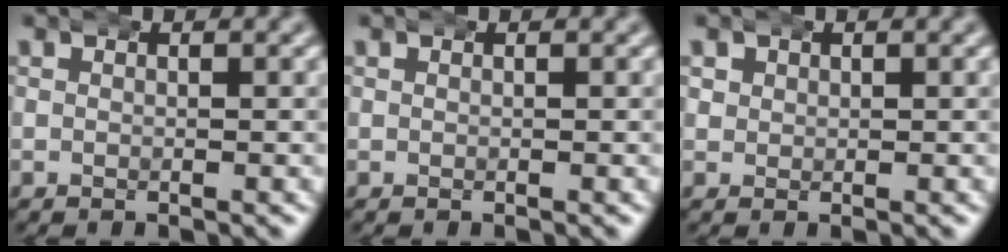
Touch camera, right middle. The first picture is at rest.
{"total": 0.0}
{"total": 1.7, "force": [0.5, 1.5, 0.5], "torque": [-0.012, -0.004, 0.013]}